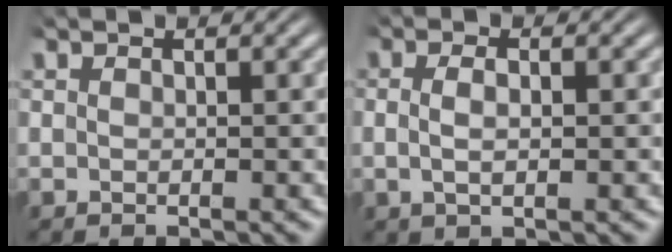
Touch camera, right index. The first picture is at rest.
{"total": 2.0, "force": [-0.1, 0.6, 1.9], "torque": [-0.040, -0.006, 0.004]}